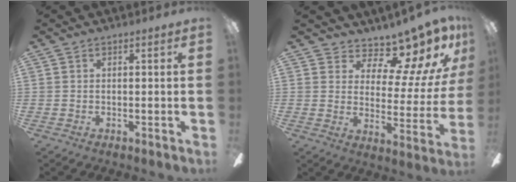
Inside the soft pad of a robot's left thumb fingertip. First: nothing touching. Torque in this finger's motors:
{"motor_torque": [0.22, 0.21, -0.20, 0.14, 0.03]}